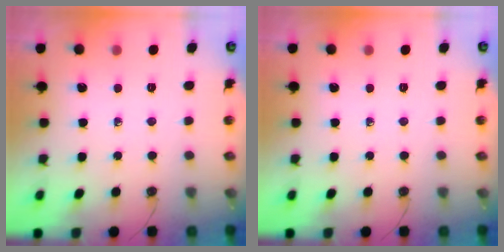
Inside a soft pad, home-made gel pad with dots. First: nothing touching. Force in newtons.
{"total": 0.0}